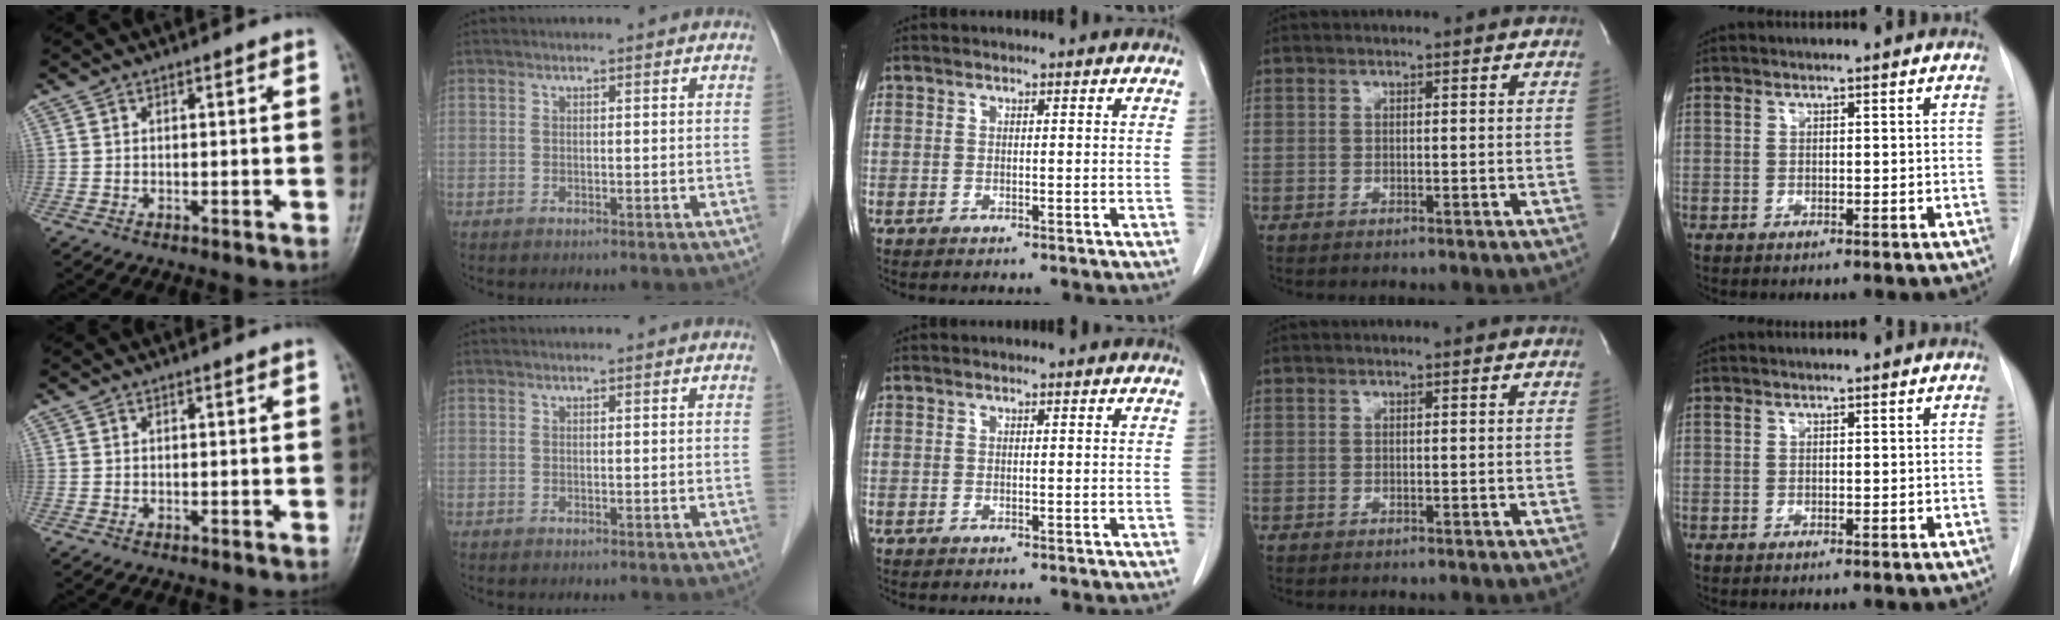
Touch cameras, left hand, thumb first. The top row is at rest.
{}